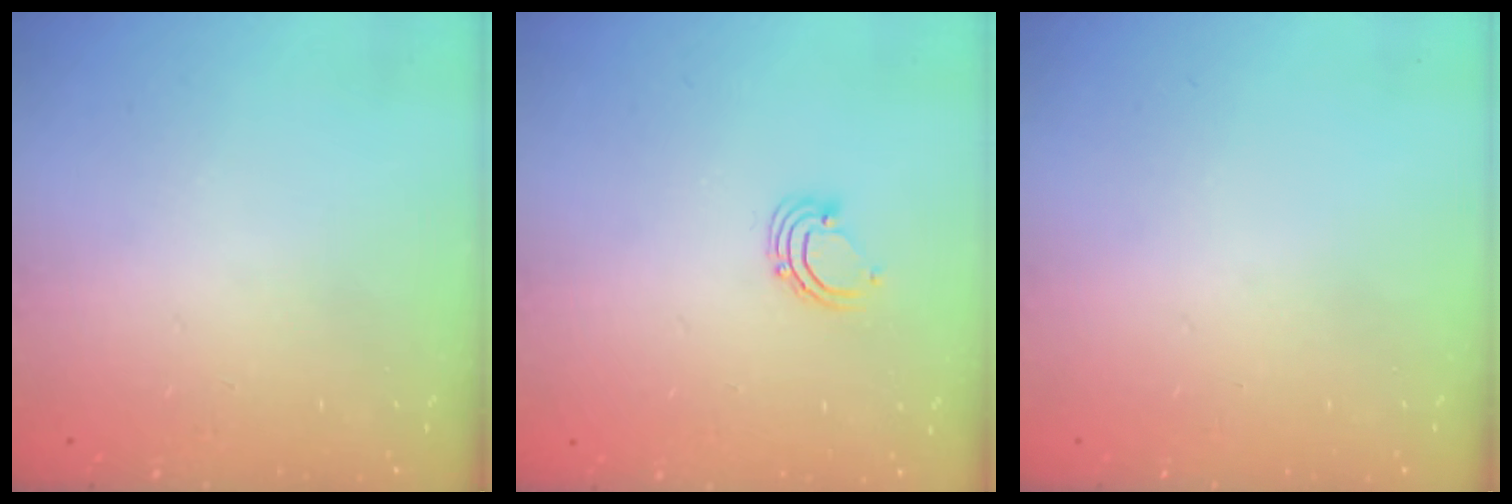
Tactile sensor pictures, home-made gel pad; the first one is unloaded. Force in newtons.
{"total": 2.9, "press": 2.9, "slide": 0.2}
{"total": 0.0}